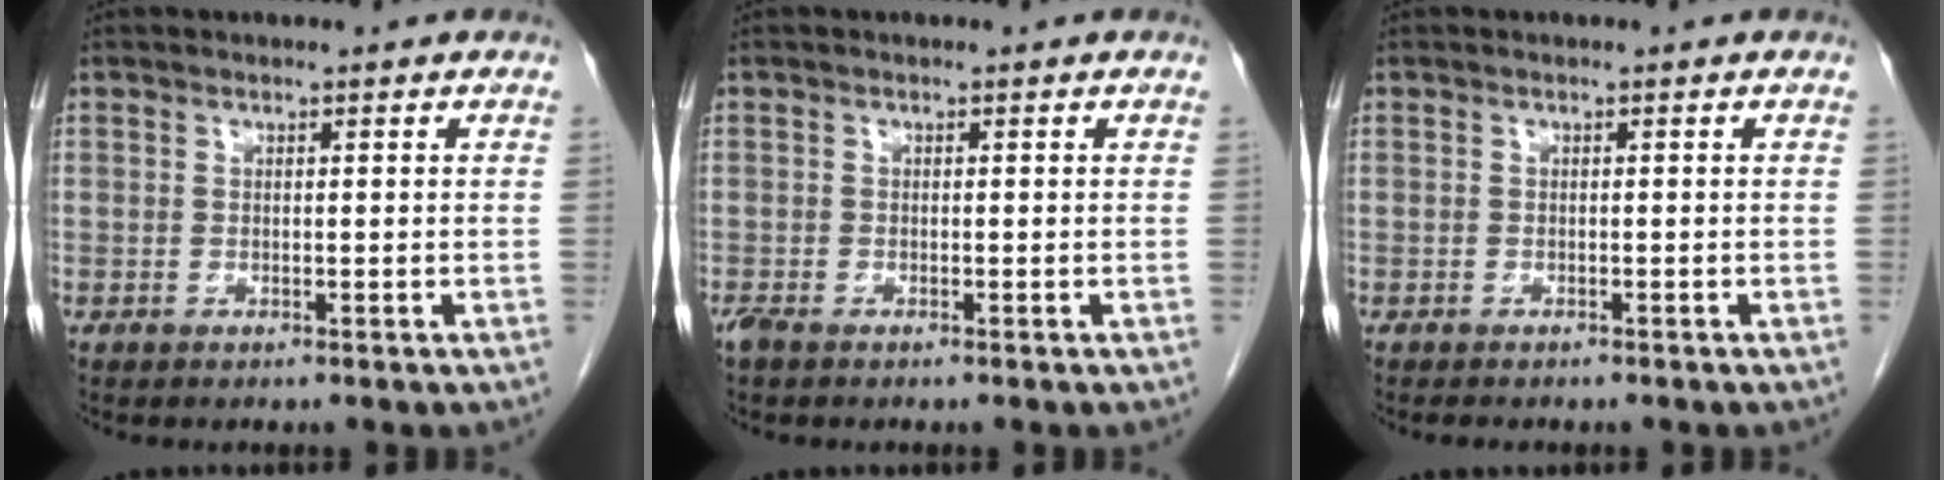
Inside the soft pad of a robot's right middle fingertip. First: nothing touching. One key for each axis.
{"total": 1.2, "fx": -1.0, "fy": 0.3, "fz": 0.6, "tx": -0.021, "ty": -0.005, "tz": -0.018}
{"total": 2.3, "fx": -1.9, "fy": 0.8, "fz": 1.0, "tx": -0.018, "ty": -0.005, "tz": -0.020}